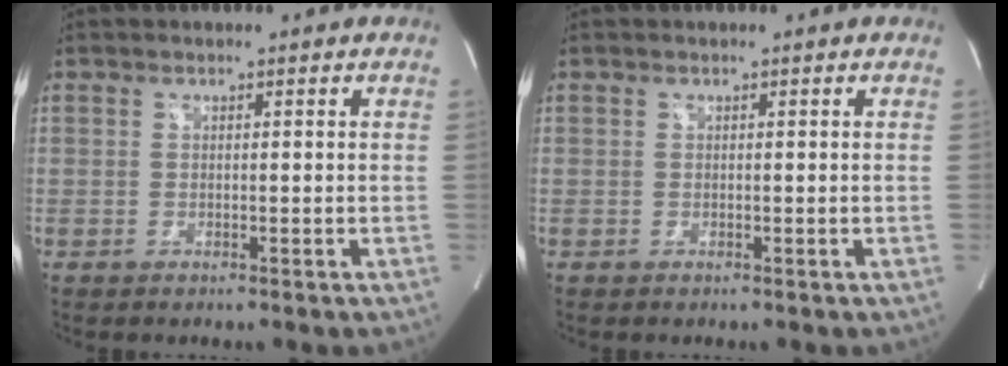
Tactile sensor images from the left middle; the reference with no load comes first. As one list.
[{"total": 0.0}]